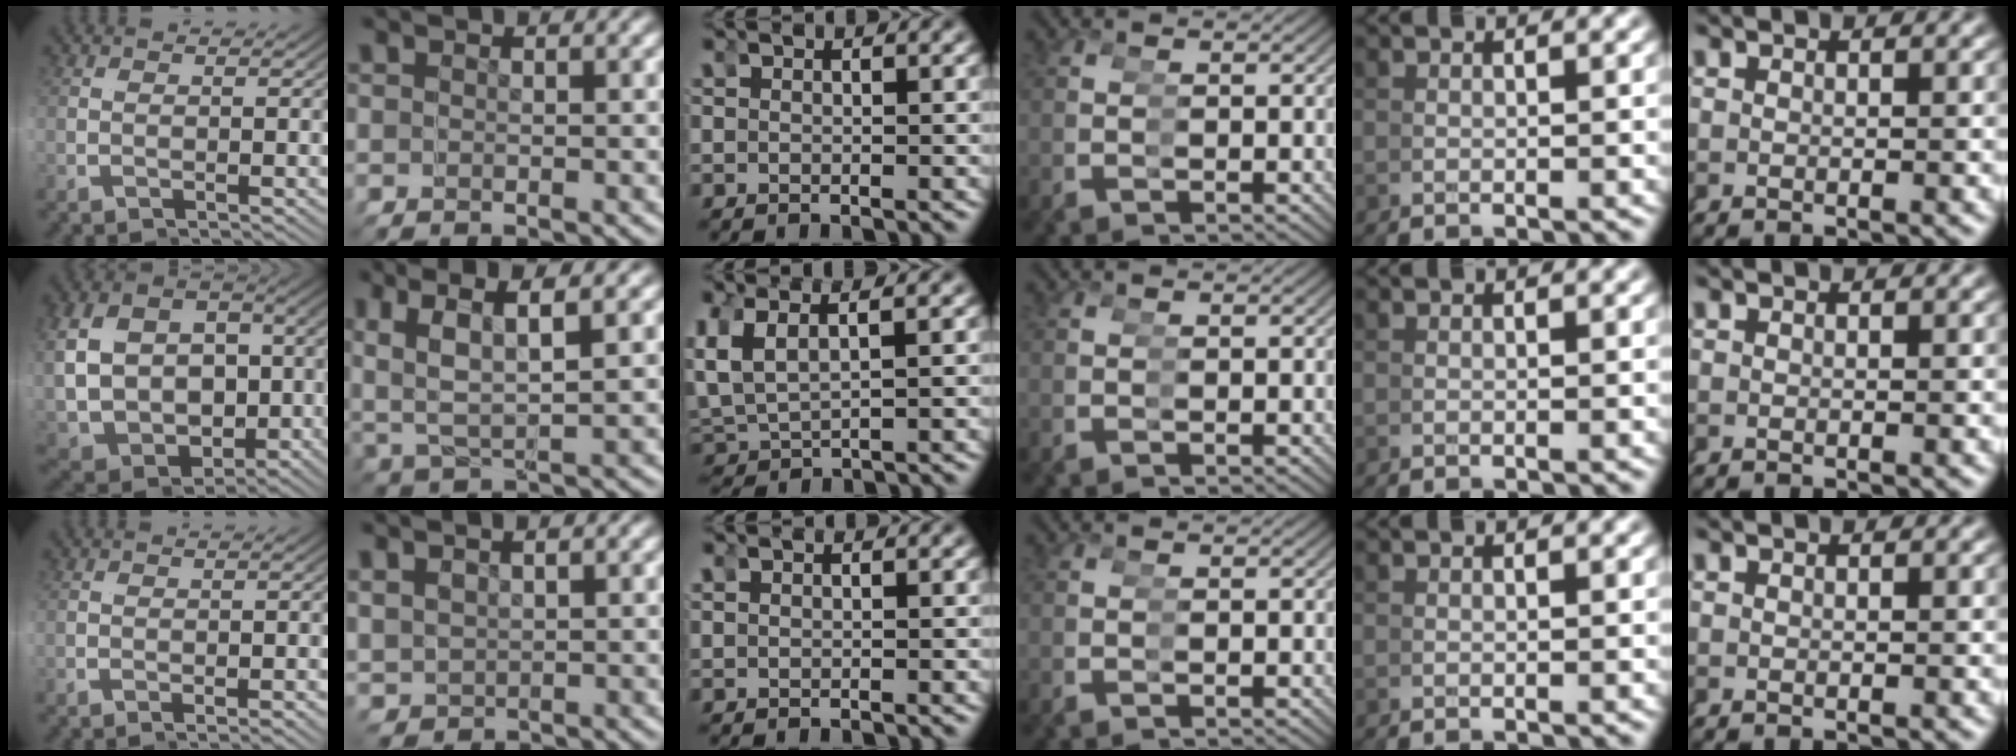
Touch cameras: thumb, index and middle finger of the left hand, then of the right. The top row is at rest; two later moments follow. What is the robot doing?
{"motion": "grasp_and_lifting", "object": "hoodie"}